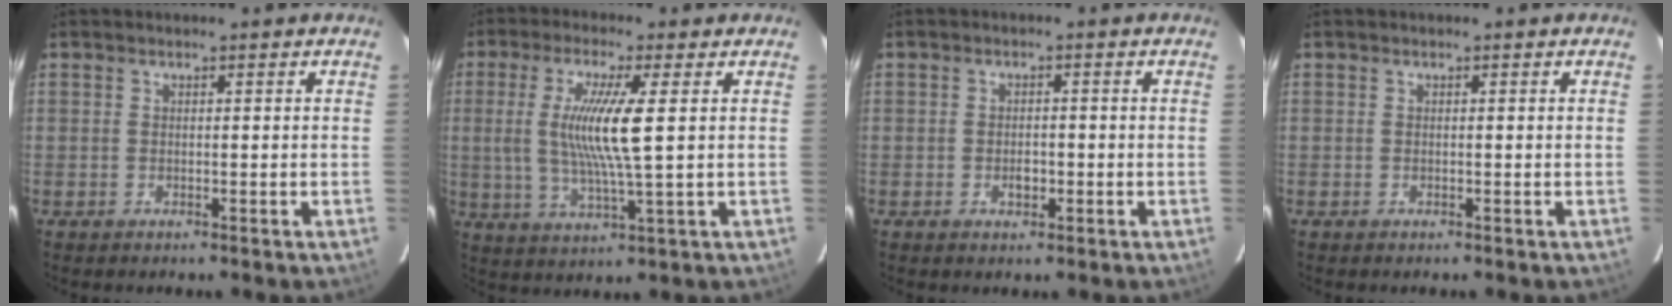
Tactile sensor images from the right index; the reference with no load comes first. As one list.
[{"total": 11.0, "force": [1.5, 0.6, 10.9], "torque": [-0.213, -0.008, 0.032]}, {"total": 2.3, "force": [-0.7, 1.6, 1.5], "torque": [-0.026, 0.003, -0.011]}, {"total": 0.0}]